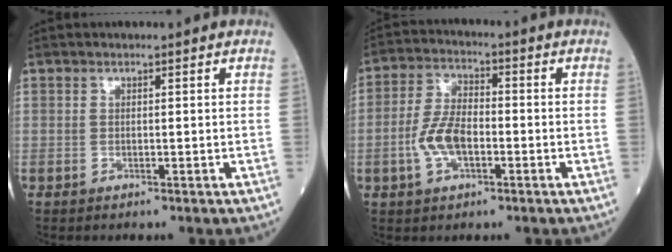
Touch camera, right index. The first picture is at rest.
{"total": 7.3, "force": [-1.9, 3.5, 6.1], "torque": [-0.135, 0.009, -0.039]}